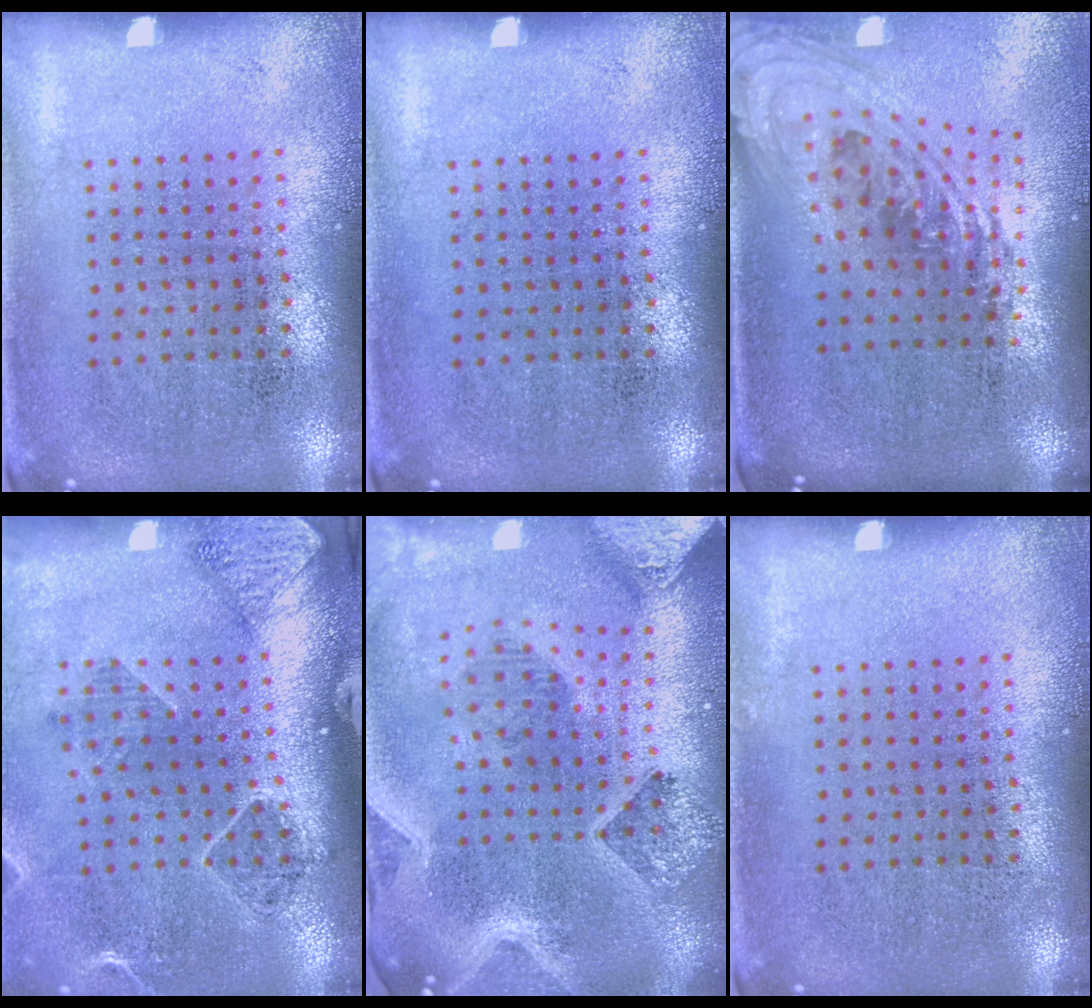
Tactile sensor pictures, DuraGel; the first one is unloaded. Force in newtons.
{"total": 0.0}
{"total": 2.4, "press": 1.7, "slide": 1.7}
{"total": 1.5, "press": 1.5, "slide": 0.0}
{"total": 3.9, "press": 3.1, "slide": 2.4}
{"total": 0.0}